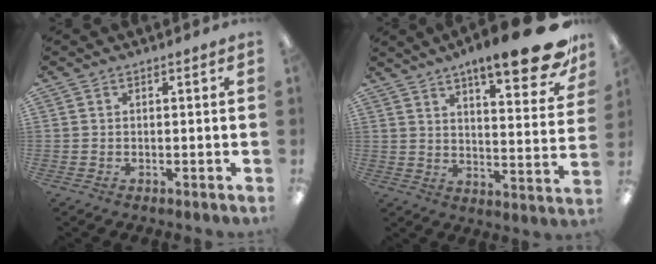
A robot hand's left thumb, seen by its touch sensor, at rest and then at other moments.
{"total": 15.4, "force": [11.4, 2.8, 9.9], "torque": [-0.138, -0.077, 0.181]}